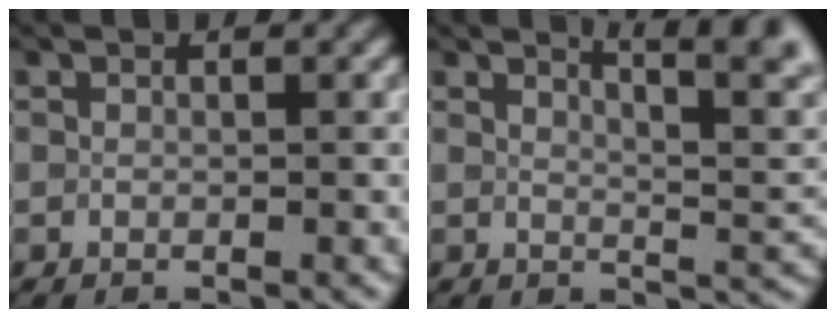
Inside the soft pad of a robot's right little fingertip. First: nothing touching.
{"total": 7.2, "force": [4.4, 1.8, 5.5], "torque": [-0.042, 0.017, 0.055]}